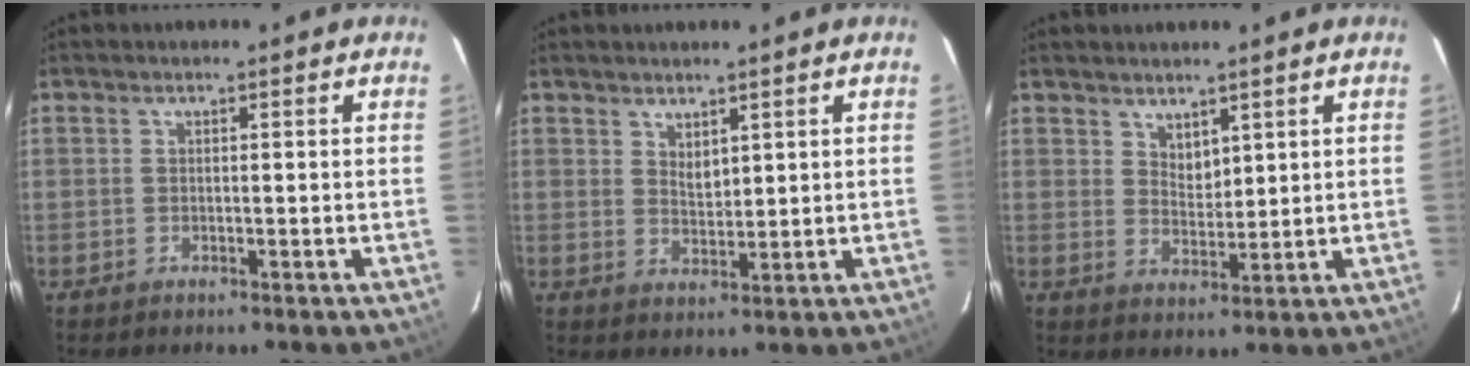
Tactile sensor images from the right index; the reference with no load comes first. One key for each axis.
{"total": 2.8, "fx": 2.1, "fy": 1.2, "fz": 1.4, "tx": -0.021, "ty": -0.004, "tz": 0.039}
{"total": 3.5, "fx": 2.8, "fy": 1.7, "fz": 1.3, "tx": -0.016, "ty": 0.000, "tz": 0.052}